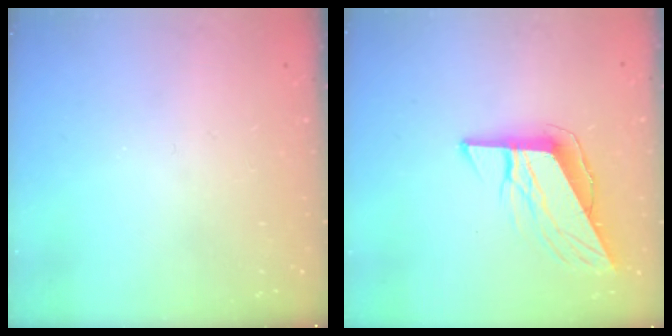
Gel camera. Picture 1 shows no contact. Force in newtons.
{"total": 10.2, "press": 10.2, "slide": 0.6}